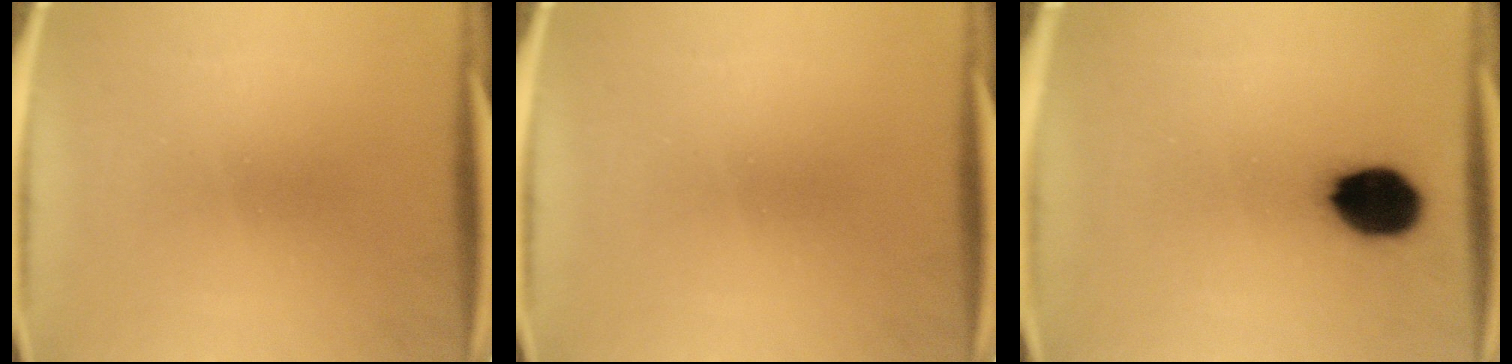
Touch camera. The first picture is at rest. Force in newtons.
{"total": 0.0}
{"total": 12.0}